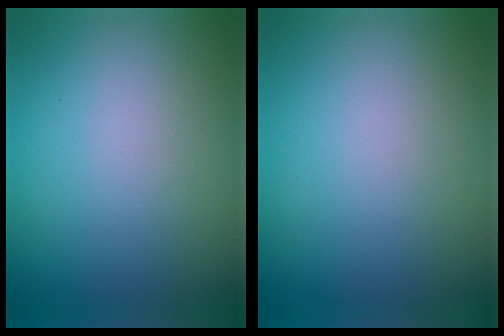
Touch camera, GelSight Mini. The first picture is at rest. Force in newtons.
{"total": 0.0}